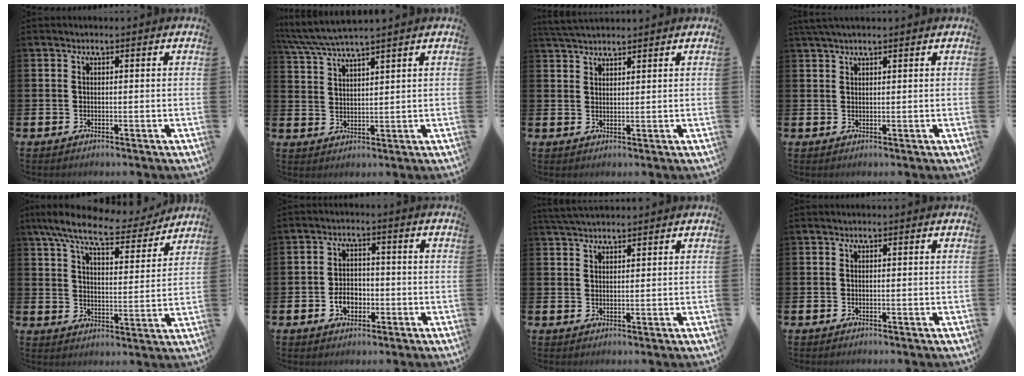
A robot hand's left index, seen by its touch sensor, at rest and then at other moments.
{"total": 4.7, "force": [4.4, -0.2, 1.5], "torque": [-0.044, -0.018, 0.078]}
{"total": 3.2, "force": [3.1, 0.6, 0.9], "torque": [-0.017, -0.010, 0.056]}
{"total": 1.8, "force": [1.6, 0.2, 0.9], "torque": [-0.013, 0.001, 0.027]}
{"total": 9.7, "force": [8.6, 2.0, 4.0], "torque": [-0.096, -0.047, 0.148]}
{"total": 3.7, "force": [-1.3, 2.8, 2.0], "torque": [-0.019, -0.005, -0.033]}
{"total": 3.2, "force": [3.0, 0.6, 0.8], "torque": [-0.016, -0.008, 0.055]}
{"total": 0.0}